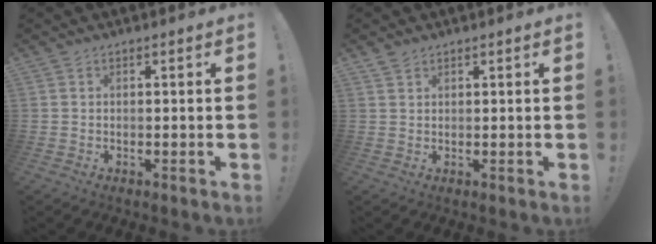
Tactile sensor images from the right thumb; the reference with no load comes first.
{"total": 1.4, "force": [1.3, 0.6, 0.4], "torque": [-0.006, -0.005, 0.024]}